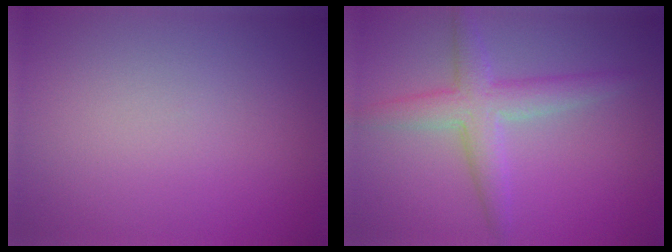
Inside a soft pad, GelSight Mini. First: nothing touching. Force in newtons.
{"total": 4.1, "press": 4.0, "slide": 0.3}